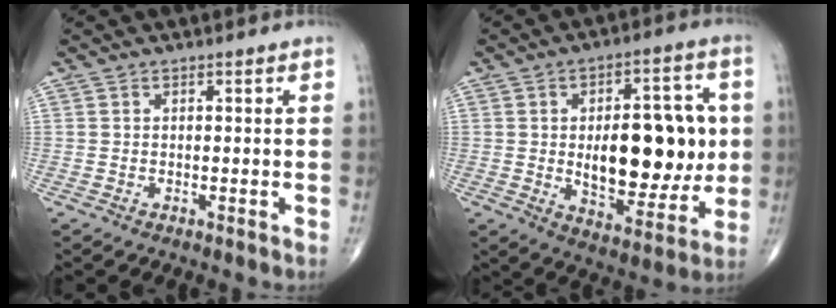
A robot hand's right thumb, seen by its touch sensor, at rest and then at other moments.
{"total": 20.2, "force": [0.6, 10.1, 17.5], "torque": [-0.209, -0.001, 0.018]}